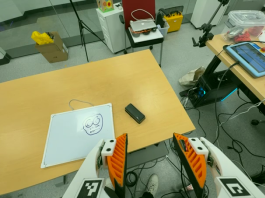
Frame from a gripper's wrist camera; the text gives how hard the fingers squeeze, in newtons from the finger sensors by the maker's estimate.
{"total": 0.0}